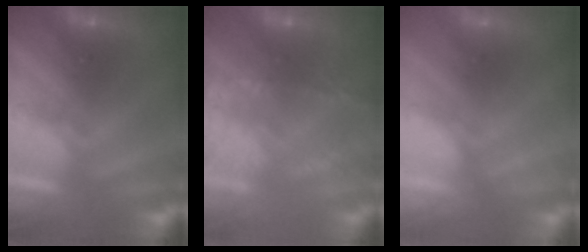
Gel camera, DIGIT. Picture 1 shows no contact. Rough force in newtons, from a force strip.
{"total": 8.1}
{"total": 2.3}